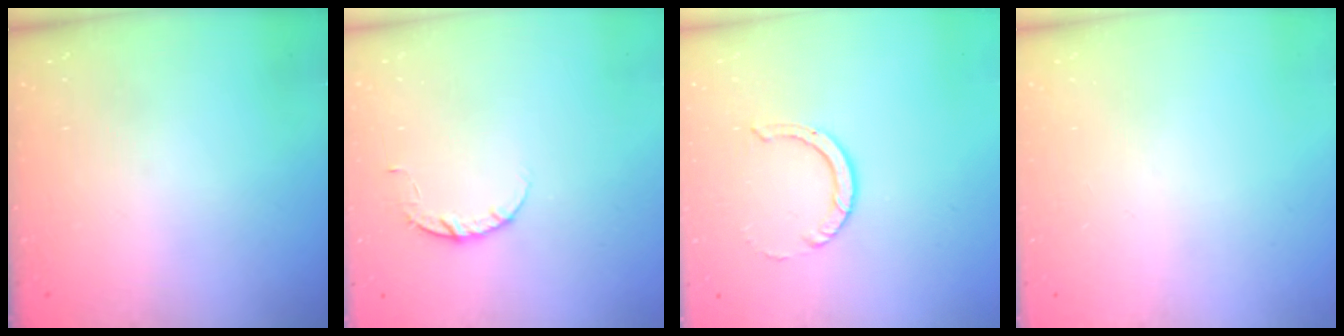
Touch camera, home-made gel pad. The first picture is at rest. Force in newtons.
{"total": 4.5, "press": 4.5, "slide": 0.5}
{"total": 4.6, "press": 4.6, "slide": 0.3}
{"total": 0.0}